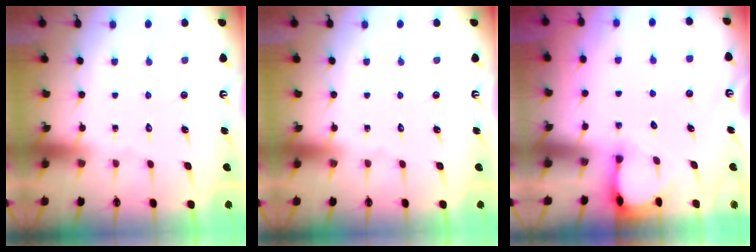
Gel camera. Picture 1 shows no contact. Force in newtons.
{"total": 0.0}
{"total": 2.3, "press": 2.3, "slide": 0.3}